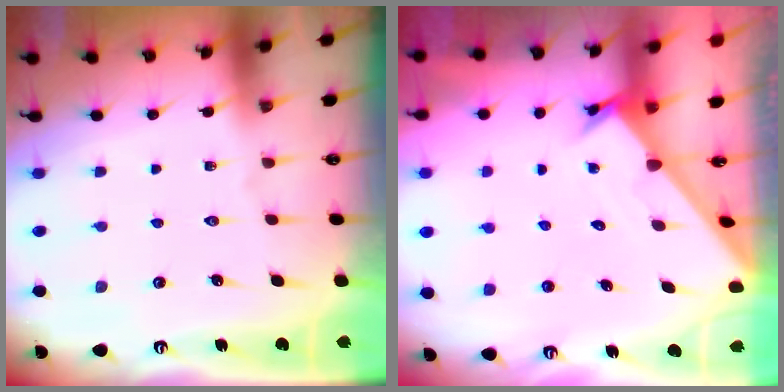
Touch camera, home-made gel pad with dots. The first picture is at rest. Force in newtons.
{"total": 1.6, "press": 1.6, "slide": 0.1}